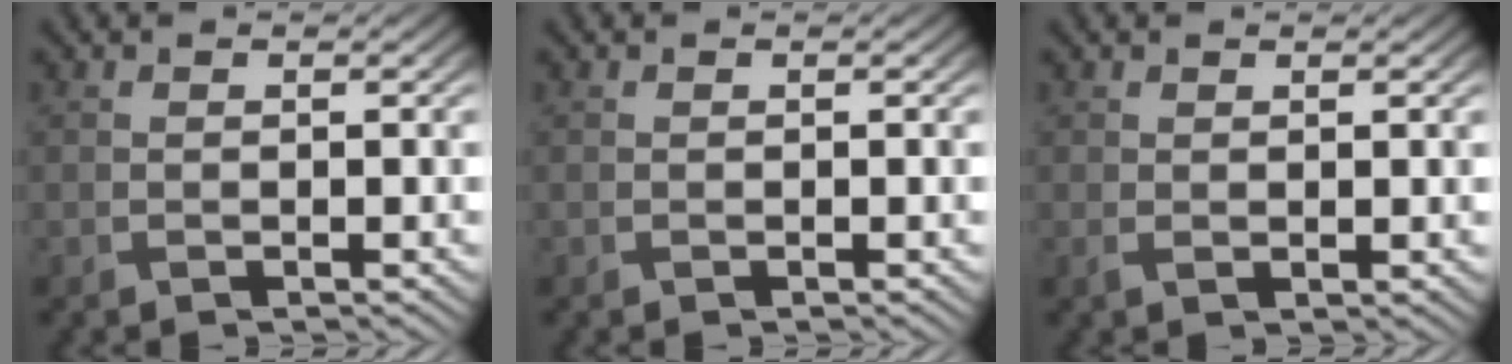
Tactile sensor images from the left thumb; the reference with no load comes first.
{"total": 0.0}
{"total": 1.0, "force": [0.4, 0.4, 0.9], "torque": [-0.022, 0.000, 0.010]}